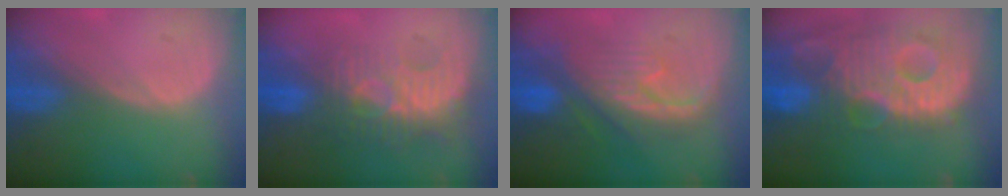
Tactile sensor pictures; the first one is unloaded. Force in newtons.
{"total": 9.9, "press": 8.6, "slide": 5.0}
{"total": 8.3, "press": 8.2, "slide": 1.3}
{"total": 13.8, "press": 12.0, "slide": 6.8}